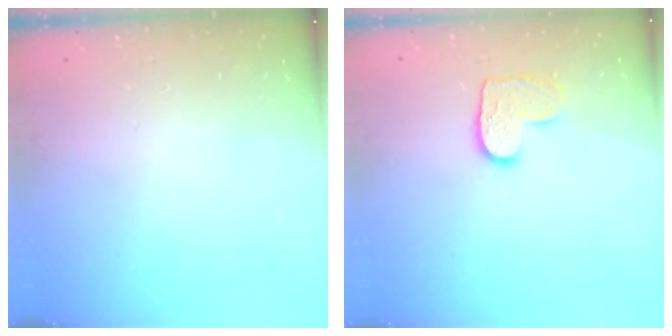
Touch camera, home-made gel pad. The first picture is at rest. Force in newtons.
{"total": 8.9, "press": 8.9, "slide": 0.4}